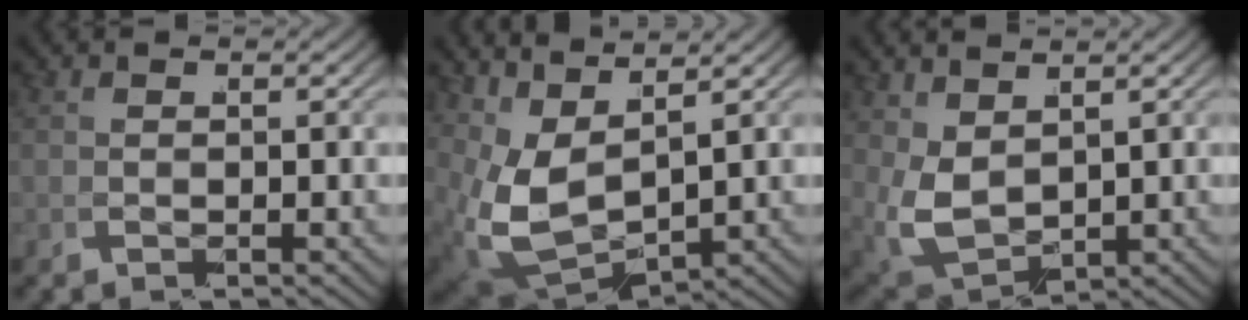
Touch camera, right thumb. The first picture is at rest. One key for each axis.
{"total": 8.4, "fx": 0.5, "fy": 5.6, "fz": 6.2, "tx": -0.171, "ty": -0.060, "tz": 0.044}
{"total": 5.6, "fx": 1.2, "fy": 3.8, "fz": 3.9, "tx": -0.104, "ty": -0.035, "tz": 0.051}